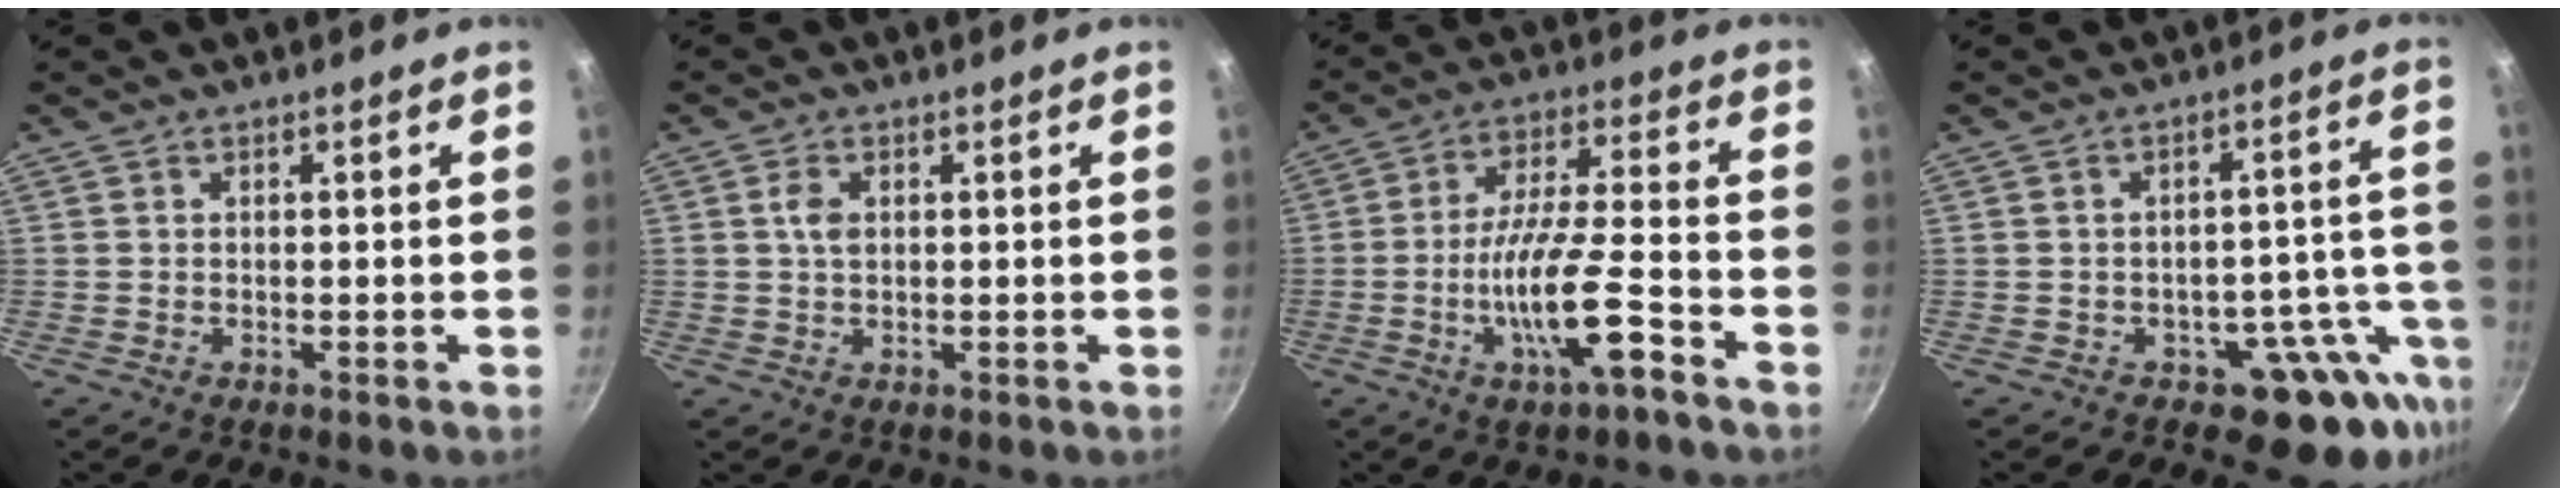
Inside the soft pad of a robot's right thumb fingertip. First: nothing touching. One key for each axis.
{"total": 2.9, "fx": 0.7, "fy": 1.8, "fz": 2.1, "tx": -0.038, "ty": 0.001, "tz": 0.011}
{"total": 13.0, "fx": -5.8, "fy": 2.7, "fz": 11.4, "tx": -0.205, "ty": 0.029, "tz": -0.107}
{"total": 11.1, "fx": -5.9, "fy": 7.0, "fz": 6.3, "tx": -0.009, "ty": 0.051, "tz": -0.065}